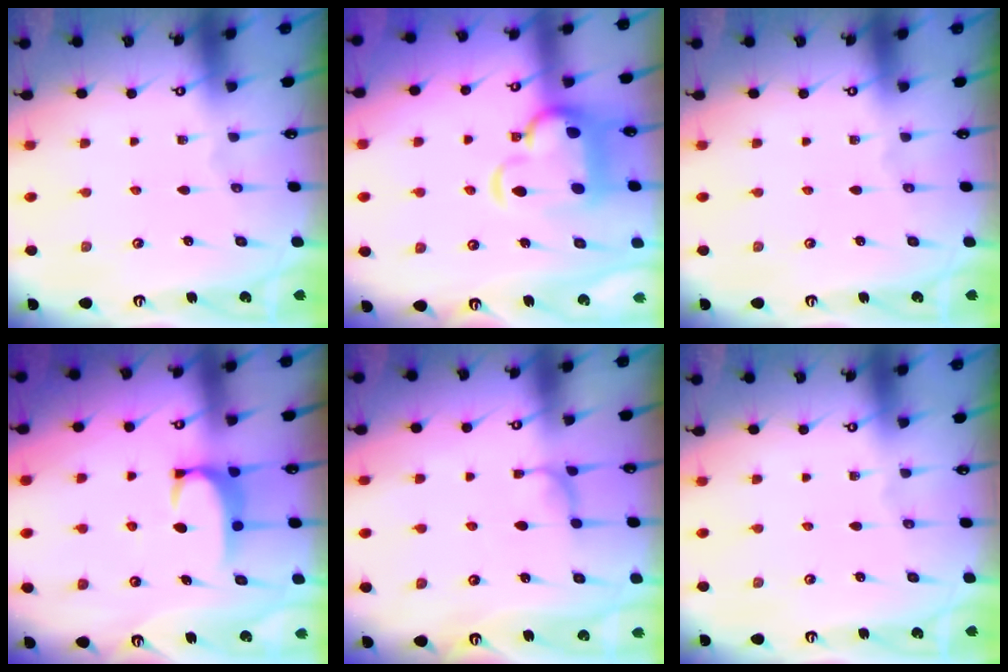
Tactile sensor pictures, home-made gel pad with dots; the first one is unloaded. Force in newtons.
{"total": 7.6, "press": 7.4, "slide": 1.7}
{"total": 0.0}
{"total": 1.9, "press": 1.8, "slide": 0.6}
{"total": 1.1, "press": 0.9, "slide": 0.5}
{"total": 0.0}